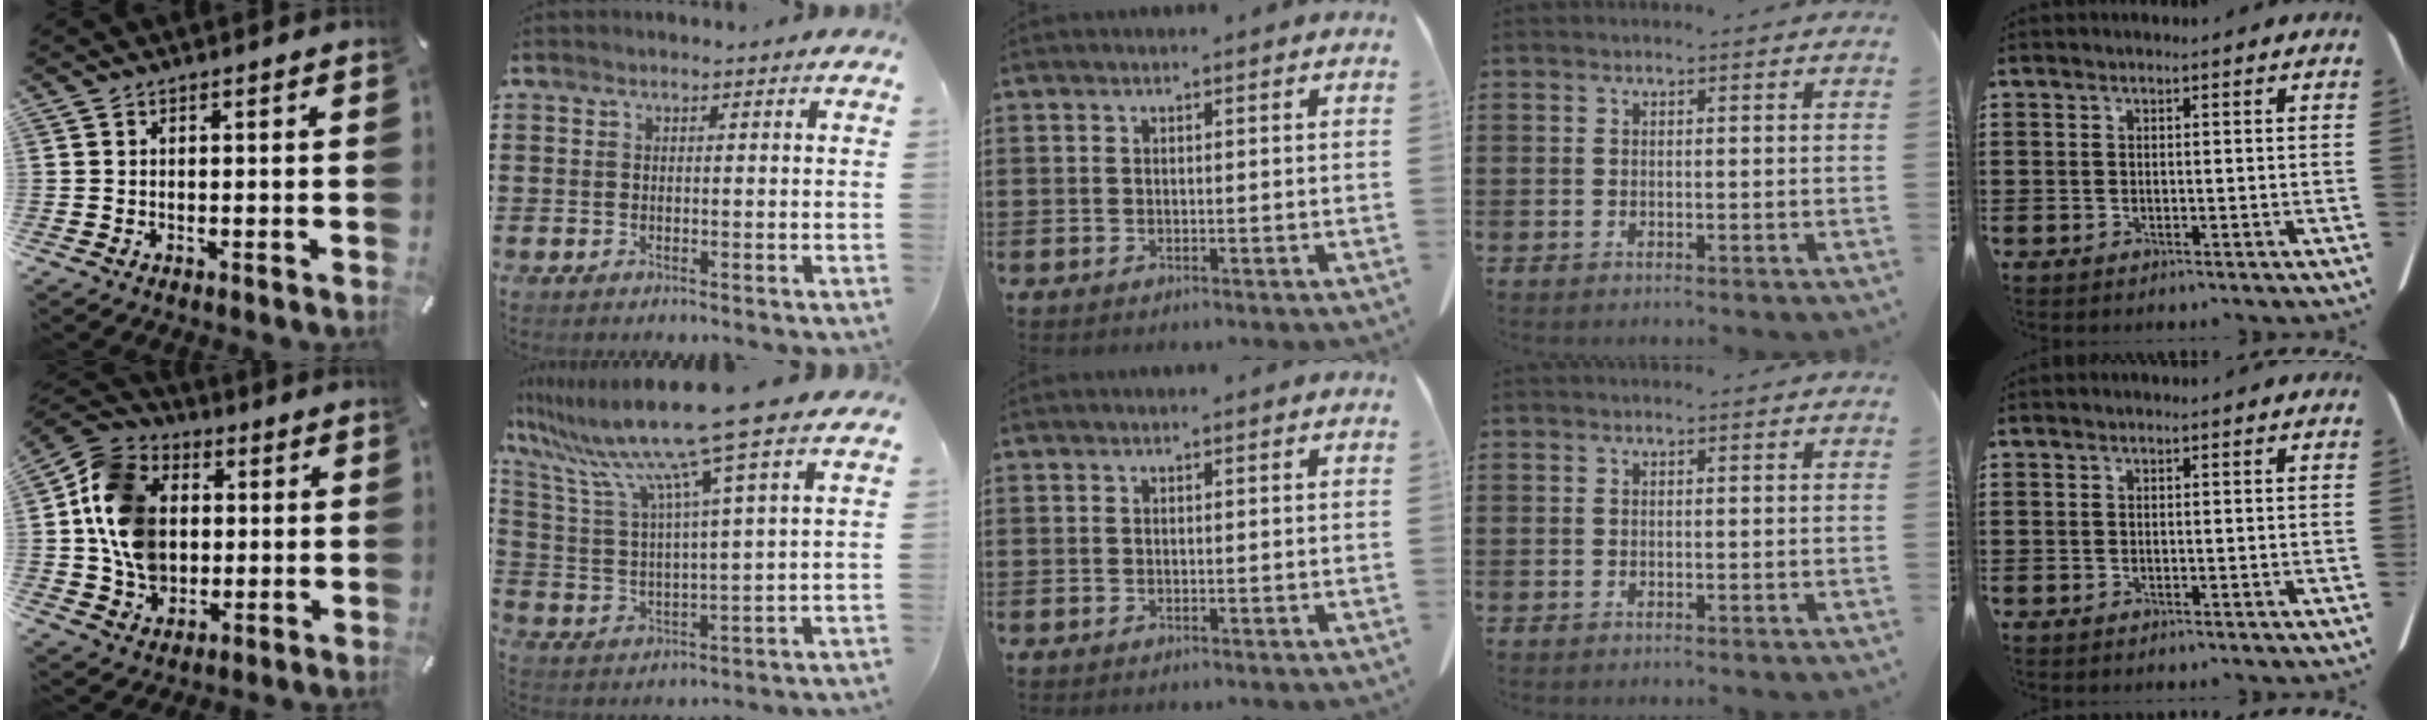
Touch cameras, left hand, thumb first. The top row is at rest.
{"thumb": {"total": 14.9, "force": [0.2, 12.6, 8.0], "torque": [-0.183, 0.016, 0.005]}, "index": {"total": 12.4, "force": [9.8, -0.5, 7.5], "torque": [-0.178, -0.057, 0.156]}}